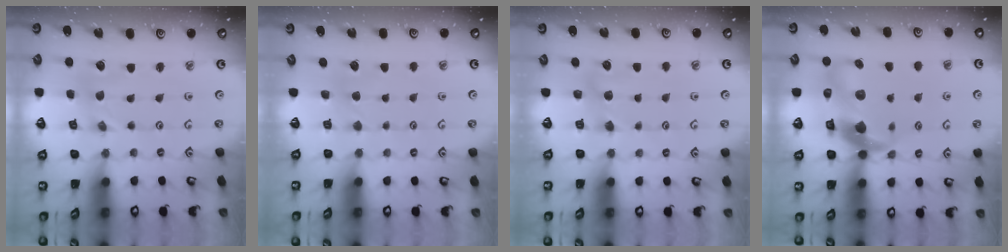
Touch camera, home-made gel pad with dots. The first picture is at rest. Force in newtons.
{"total": 2.4, "press": 2.3, "slide": 0.5}
{"total": 5.0, "press": 4.9, "slide": 0.6}
{"total": 13.8, "press": 13.6, "slide": 2.0}